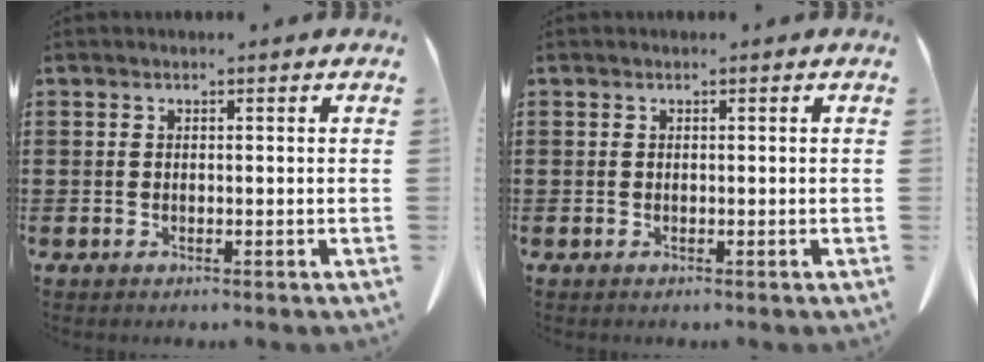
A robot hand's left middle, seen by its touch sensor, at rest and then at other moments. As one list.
[{"total": 0.0}]